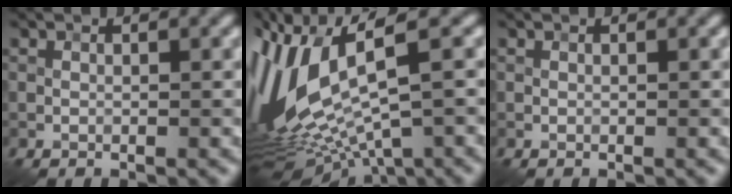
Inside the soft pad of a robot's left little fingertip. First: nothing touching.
{"total": 13.4, "force": [0.5, 5.1, 12.4], "torque": [-0.283, -0.007, 0.044]}
{"total": 0.0}